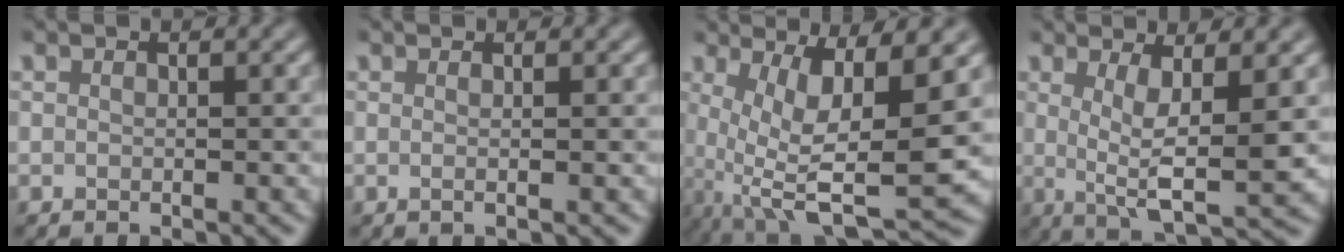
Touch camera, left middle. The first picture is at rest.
{"total": 1.3, "force": [0.2, 0.5, 1.3], "torque": [-0.014, 0.000, -0.005]}
{"total": 9.3, "force": [0.8, 2.7, 8.9], "torque": [-0.156, -0.013, 0.022]}
{"total": 6.1, "force": [0.8, 1.4, 5.9], "torque": [-0.090, -0.008, 0.017]}